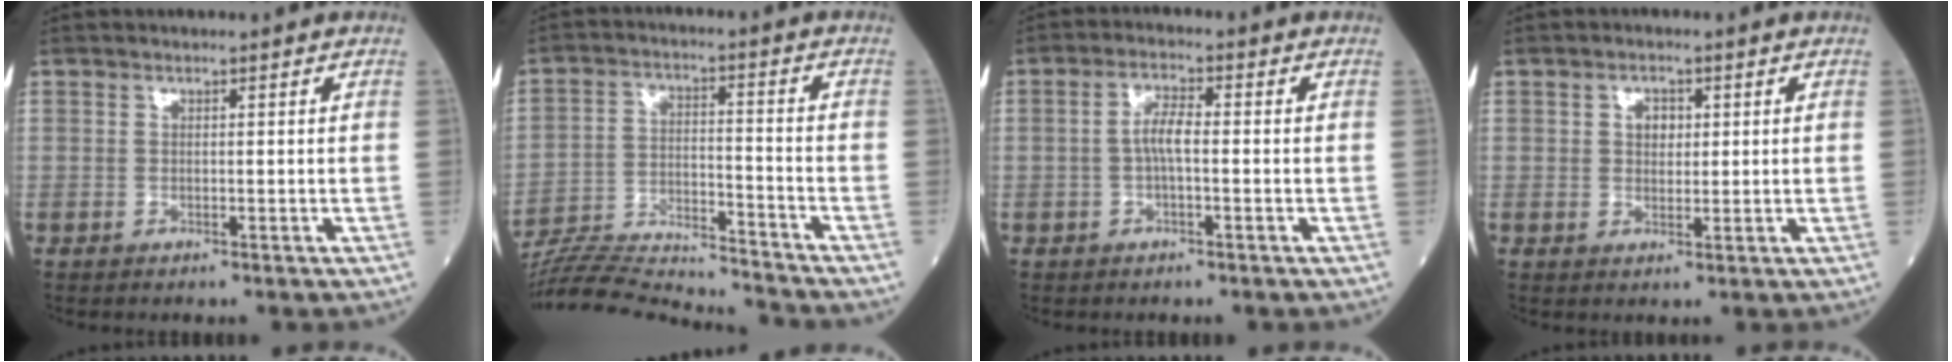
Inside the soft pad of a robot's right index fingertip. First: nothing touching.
{"total": 16.0, "force": [-15.6, -0.7, 3.3], "torque": [-0.068, 0.006, -0.254]}
{"total": 3.6, "force": [-0.4, 0.9, 3.4], "torque": [-0.067, 0.009, -0.009]}
{"total": 2.6, "force": [0.7, 1.8, 1.7], "torque": [-0.027, 0.005, 0.010]}